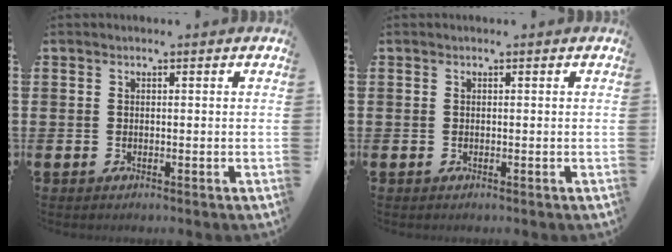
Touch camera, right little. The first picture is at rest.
{"total": 0.0}